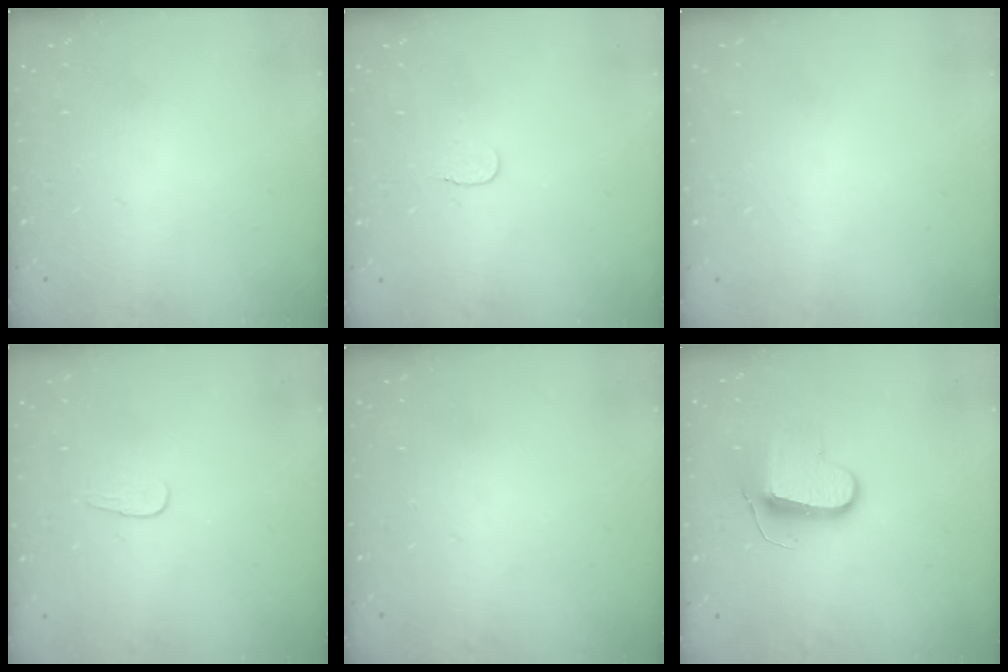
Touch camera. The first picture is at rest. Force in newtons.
{"total": 3.5, "press": 3.5, "slide": 0.4}
{"total": 0.6, "press": 0.5, "slide": 0.2}
{"total": 4.0, "press": 4.0, "slide": 0.3}
{"total": 0.0}
{"total": 9.4, "press": 9.4, "slide": 0.5}